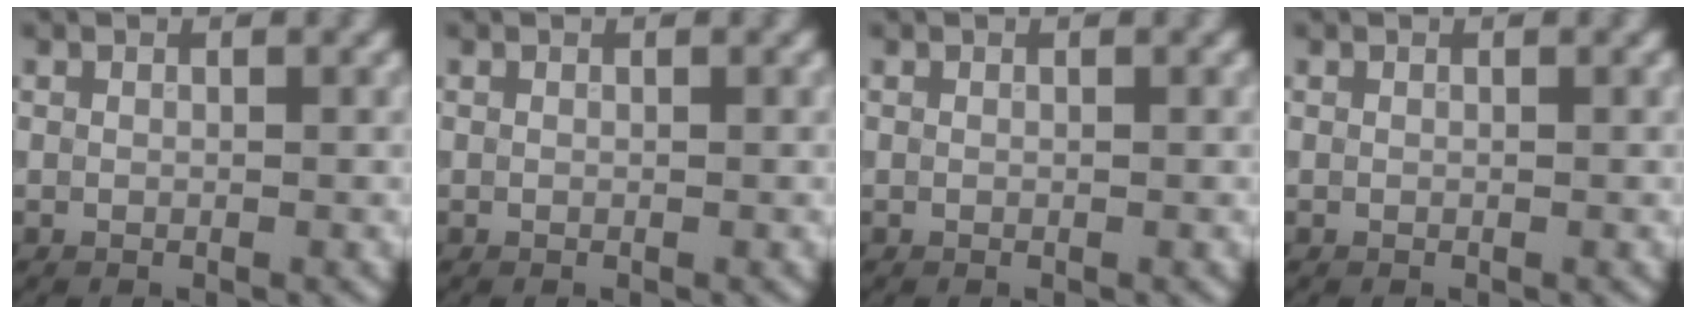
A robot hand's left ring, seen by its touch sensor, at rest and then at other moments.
{"total": 0.0}
{"total": 0.0}
{"total": 0.0}